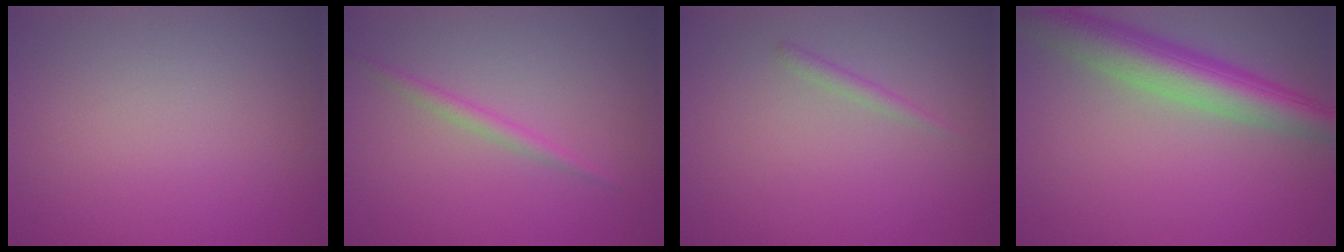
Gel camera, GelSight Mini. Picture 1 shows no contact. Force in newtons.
{"total": 1.4, "press": 1.4, "slide": 0.1}
{"total": 0.9, "press": 0.9, "slide": 0.0}
{"total": 7.2, "press": 7.2, "slide": 0.5}